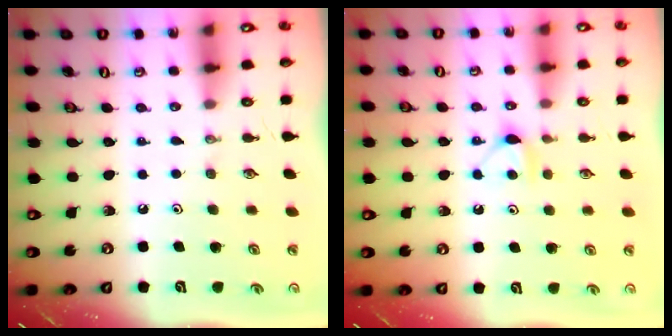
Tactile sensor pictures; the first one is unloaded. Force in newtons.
{"total": 5.7, "press": 5.7, "slide": 0.8}